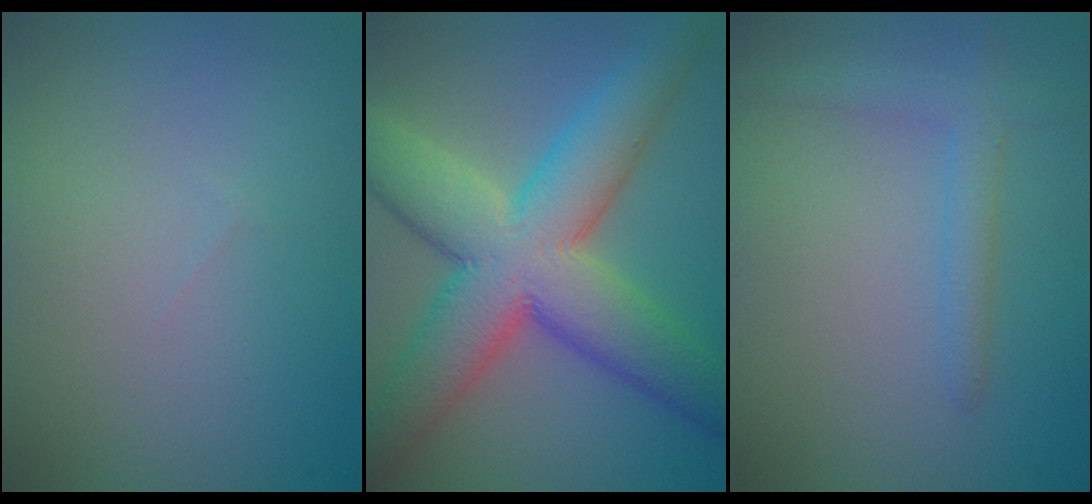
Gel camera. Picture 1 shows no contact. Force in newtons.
{"total": 11.6, "press": 11.5, "slide": 0.6}
{"total": 2.1, "press": 2.1, "slide": 0.1}